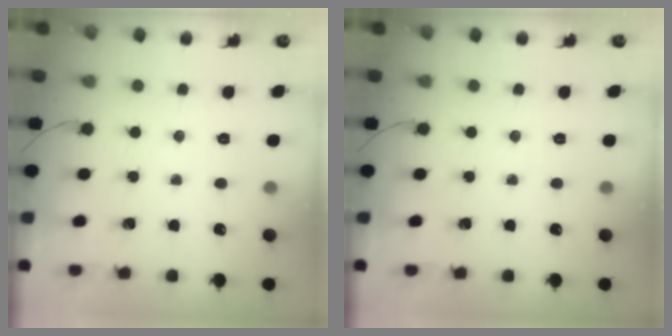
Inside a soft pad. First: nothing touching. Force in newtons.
{"total": 0.0}